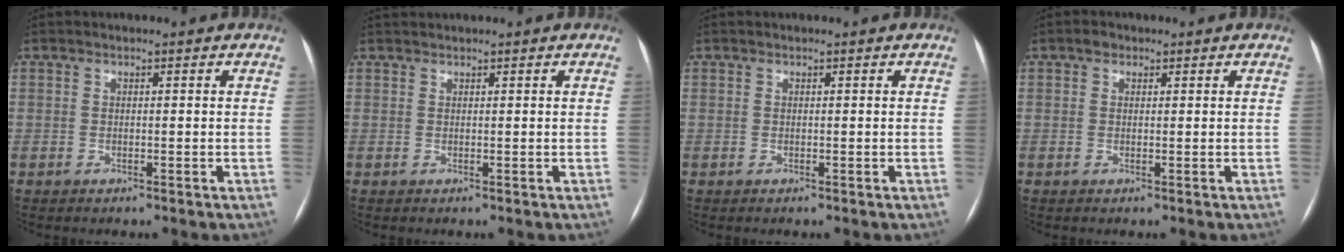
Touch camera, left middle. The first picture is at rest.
{"total": 1.0, "force": [1.0, -0.1, 0.1], "torque": [-0.003, 0.016, 0.025]}
{"total": 0.0}
{"total": 1.2, "force": [0.7, 0.9, 0.4], "torque": [-0.007, 0.007, 0.010]}